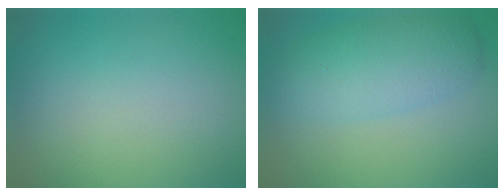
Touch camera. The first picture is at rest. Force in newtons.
{"total": 4.9, "press": 4.9, "slide": 0.1}